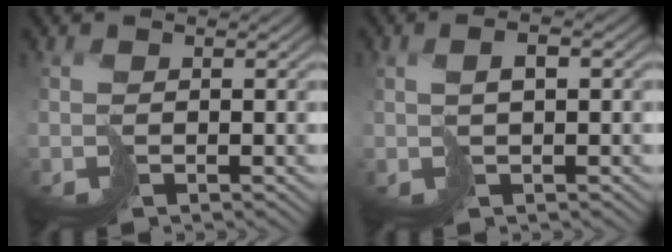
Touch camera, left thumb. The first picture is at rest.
{"total": 2.0, "force": [0.6, 0.5, 1.8], "torque": [-0.034, 0.006, 0.013]}